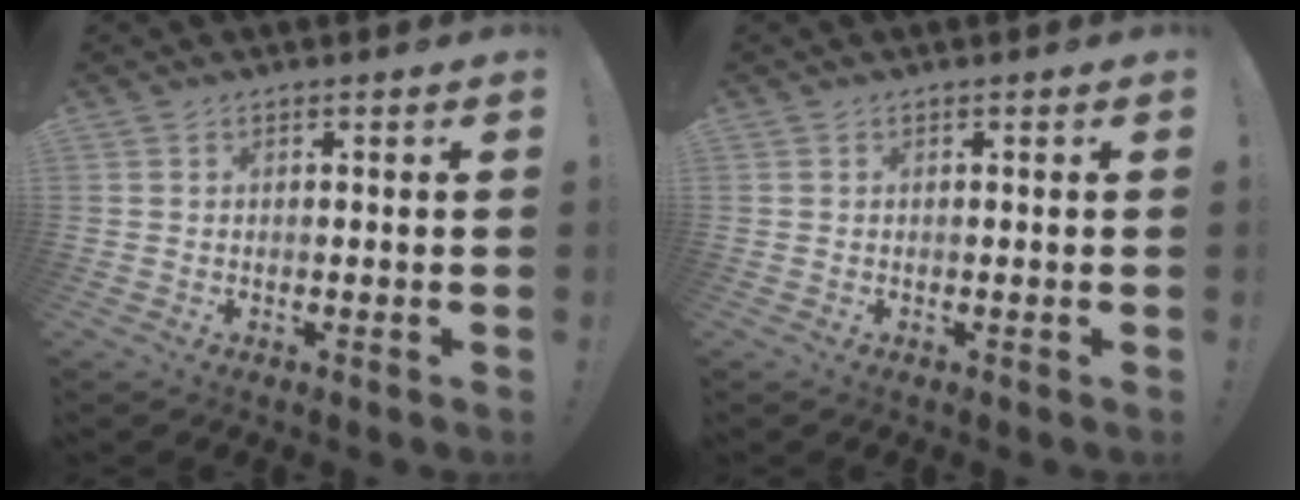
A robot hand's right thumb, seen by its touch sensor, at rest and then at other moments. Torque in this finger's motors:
{"motor_torque": [0.00, 0.00, 0.00, 0.00, 0.00]}